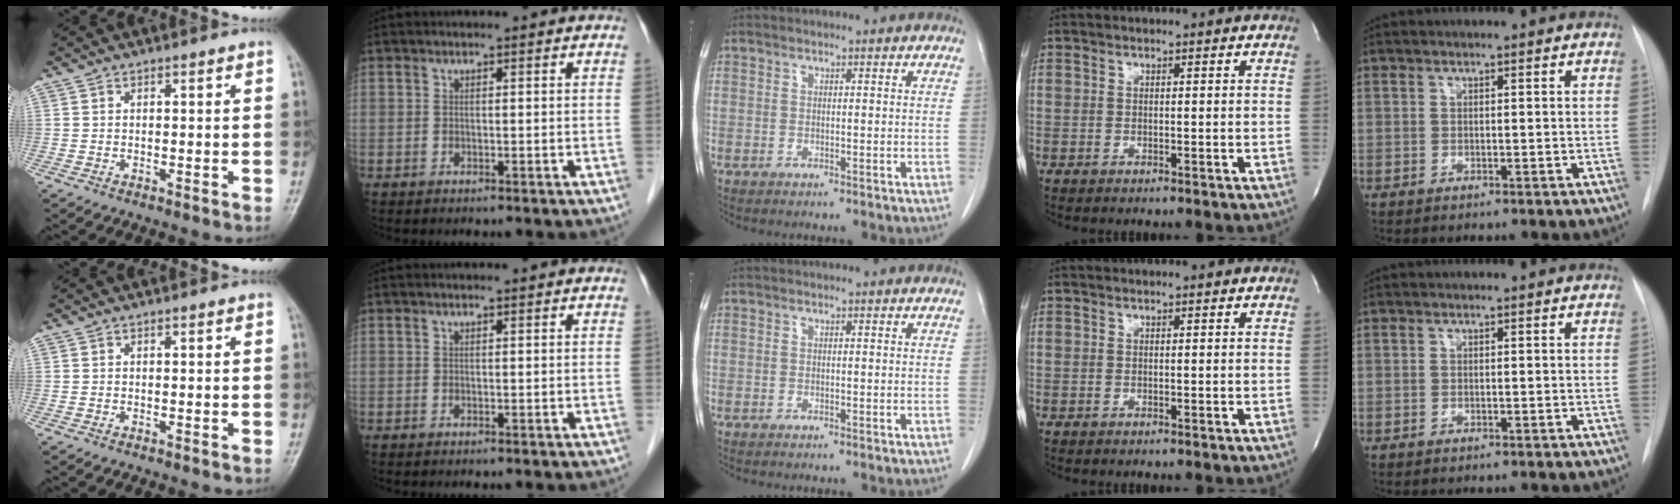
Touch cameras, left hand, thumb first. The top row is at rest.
{}